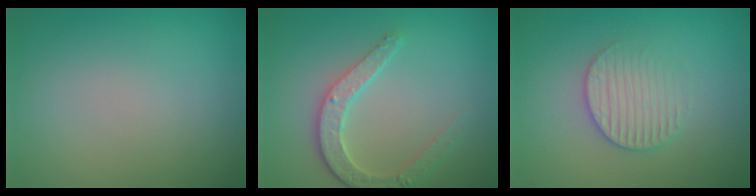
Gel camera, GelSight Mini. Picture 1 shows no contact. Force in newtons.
{"total": 3.4, "press": 2.9, "slide": 1.9}
{"total": 2.8, "press": 2.7, "slide": 0.6}